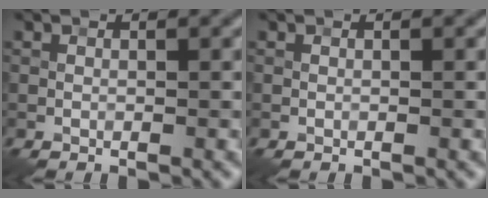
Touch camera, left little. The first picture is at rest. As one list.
[{"total": 0.0}]